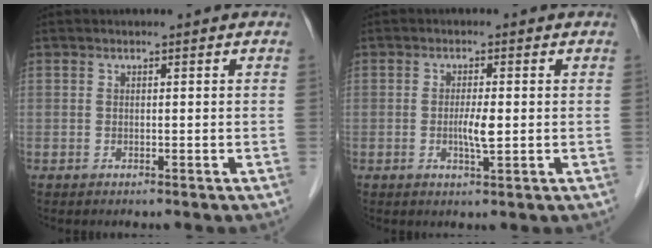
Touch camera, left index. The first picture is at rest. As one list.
[{"total": 2.9, "force": [-0.5, 0.3, 2.8], "torque": [-0.053, -0.007, -0.008]}]